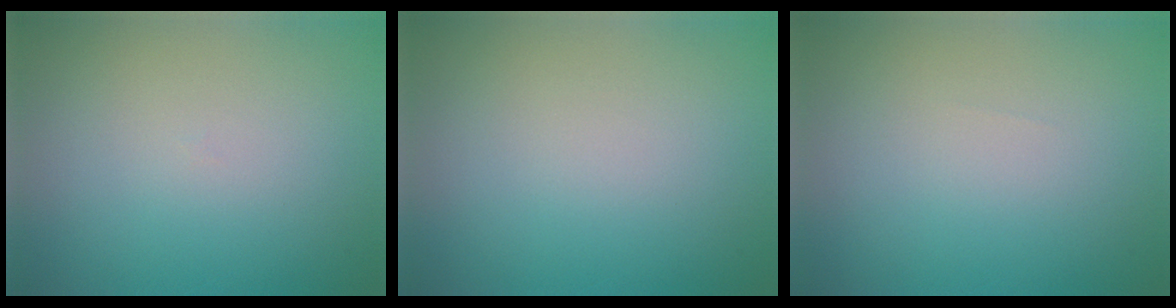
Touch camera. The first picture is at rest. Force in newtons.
{"total": 0.0}
{"total": 0.0}